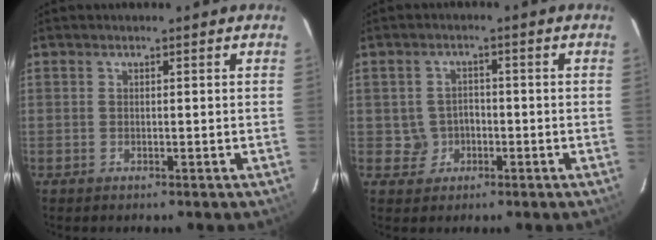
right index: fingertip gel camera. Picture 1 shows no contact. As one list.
[{"total": 3.5, "force": [-0.9, 3.3, 0.6], "torque": [-0.019, 0.013, -0.007]}]